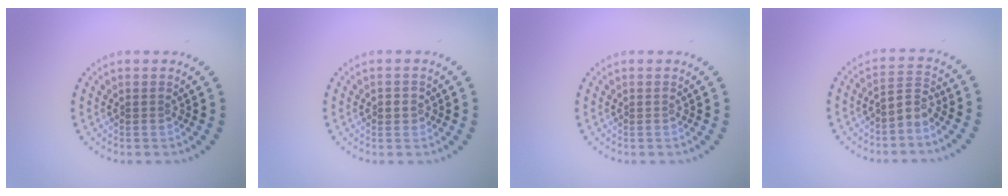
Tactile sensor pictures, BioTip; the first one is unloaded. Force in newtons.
{"total": 1.1, "press": 1.1, "slide": 0.3}
{"total": 0.0}
{"total": 2.1, "press": 1.4, "slide": 1.5}